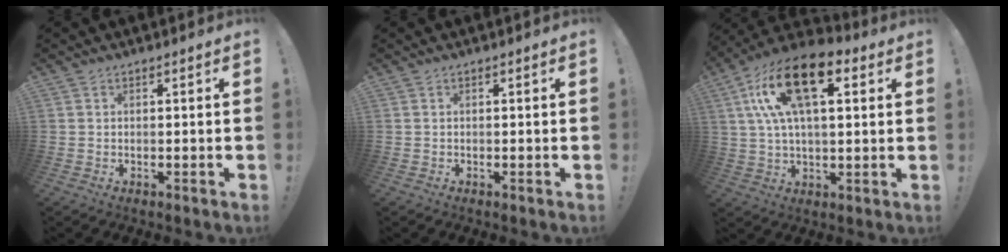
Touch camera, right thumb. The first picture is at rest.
{"total": 0.0}
{"total": 18.5, "force": [7.2, 9.1, 14.4], "torque": [-0.255, -0.011, 0.124]}